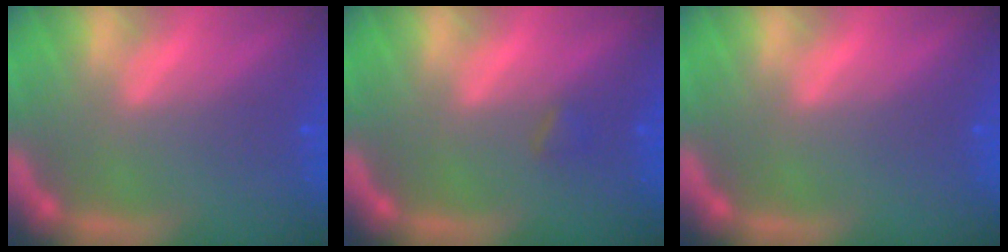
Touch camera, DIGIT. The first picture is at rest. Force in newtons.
{"total": 0.9}
{"total": 0.0}